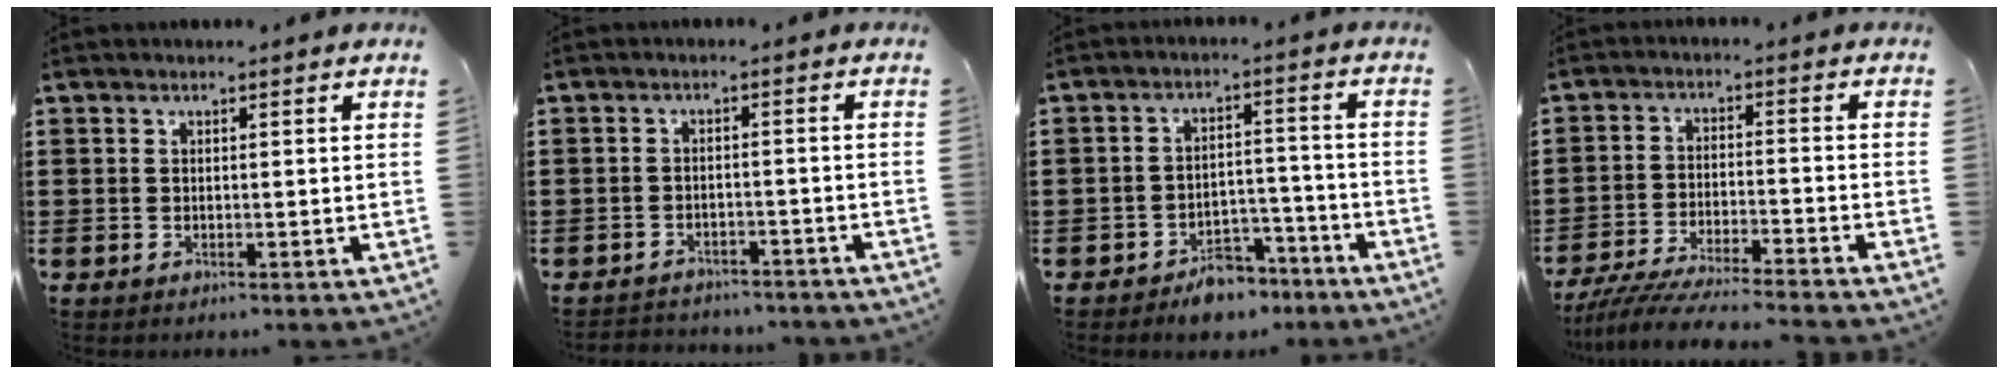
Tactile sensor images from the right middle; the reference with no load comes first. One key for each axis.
{"total": 2.6, "fx": -2.6, "fy": 0.4, "fz": -0.1, "tx": -0.006, "ty": 0.000, "tz": -0.057}
{"total": 5.7, "fx": -5.2, "fy": 1.9, "fz": 1.2, "tx": -0.017, "ty": 0.020, "tz": -0.101}
{"total": 6.6, "fx": -6.2, "fy": 0.1, "fz": 2.1, "tx": -0.049, "ty": -0.009, "tz": -0.122}